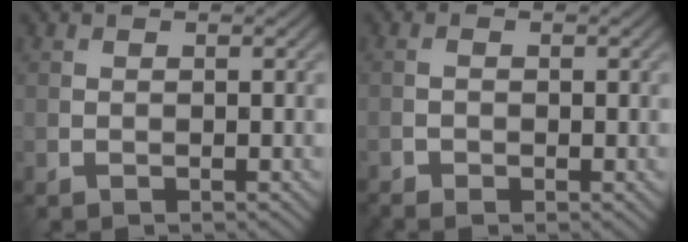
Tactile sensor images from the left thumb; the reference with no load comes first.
{"total": 1.2, "force": [-0.8, 0.6, 0.6], "torque": [-0.015, -0.001, -0.017]}